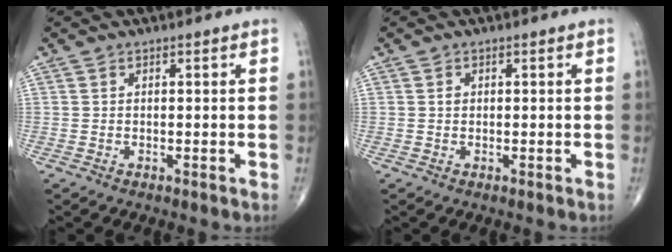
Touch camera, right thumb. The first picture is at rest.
{"total": 0.6, "force": [0.1, 0.5, 0.3], "torque": [-0.004, 0.001, 0.002]}